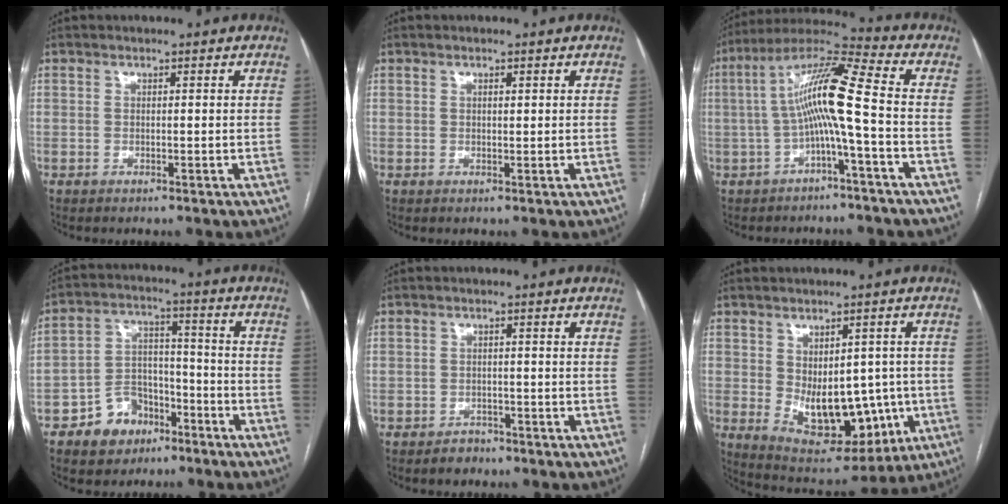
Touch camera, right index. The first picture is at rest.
{"total": 0.7, "force": [0.4, 0.2, 0.6], "torque": [-0.012, -0.001, 0.006]}
{"total": 10.8, "force": [-1.3, -0.3, 10.7], "torque": [-0.197, 0.034, -0.027]}
{"total": 8.7, "force": [-5.2, 6.3, 3.1], "torque": [-0.058, 0.024, -0.081]}
{"total": 2.1, "force": [-1.7, 1.4, 0.2], "torque": [-0.007, 0.004, -0.024]}
{"total": 13.7, "force": [-1.7, 8.0, 10.9], "torque": [-0.163, 0.004, 0.006]}